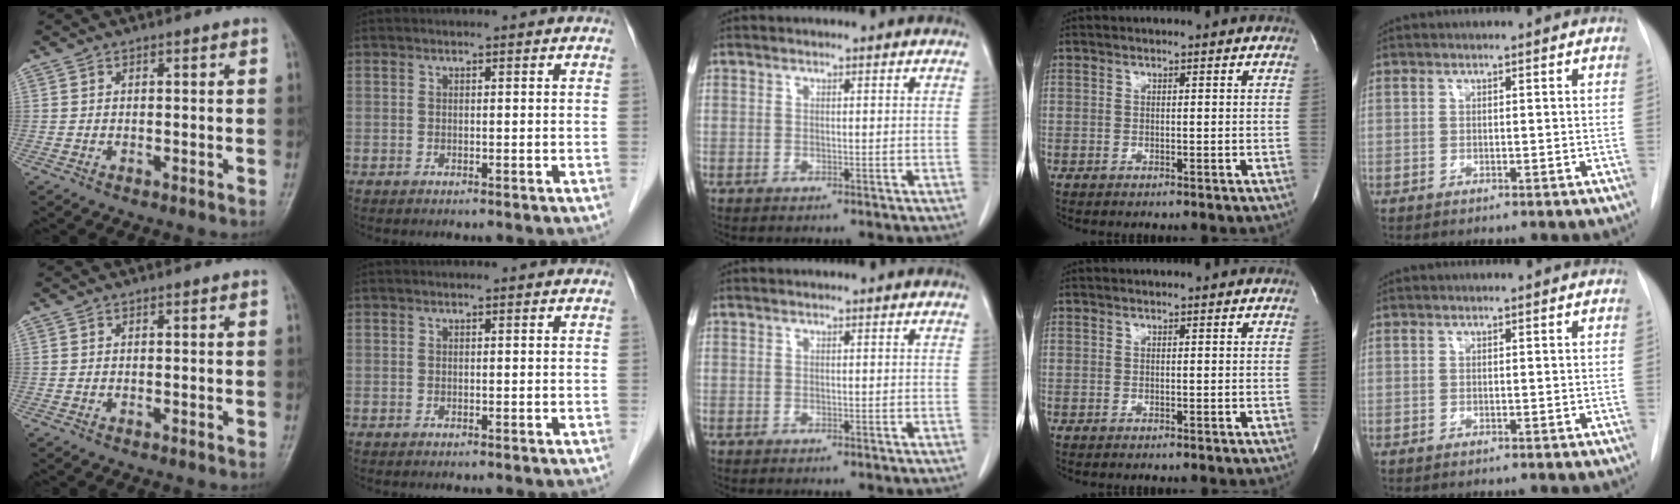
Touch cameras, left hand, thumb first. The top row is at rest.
{}